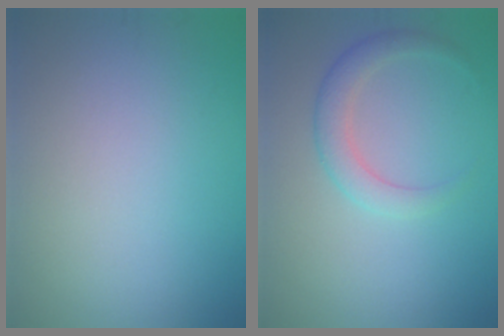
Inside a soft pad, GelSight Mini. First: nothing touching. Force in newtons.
{"total": 2.6, "press": 2.6, "slide": 0.2}